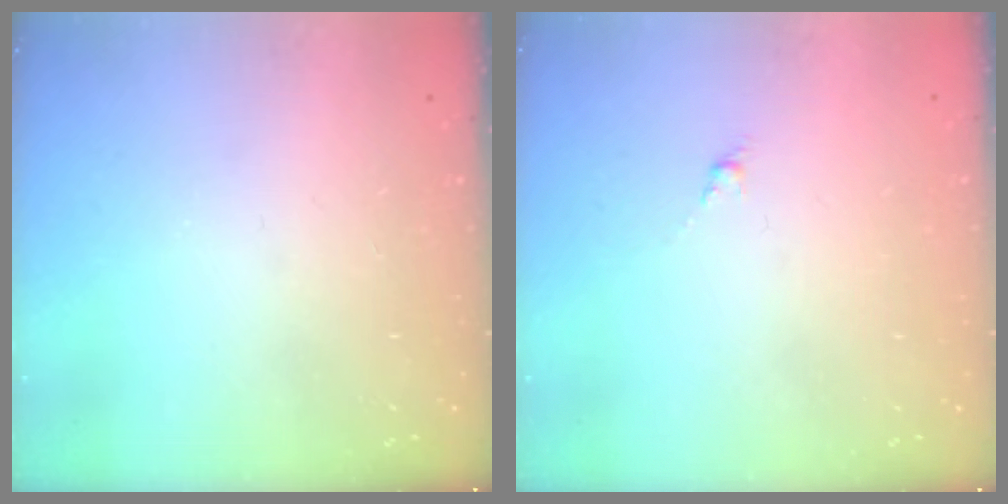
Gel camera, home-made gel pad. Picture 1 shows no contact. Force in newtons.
{"total": 0.0}